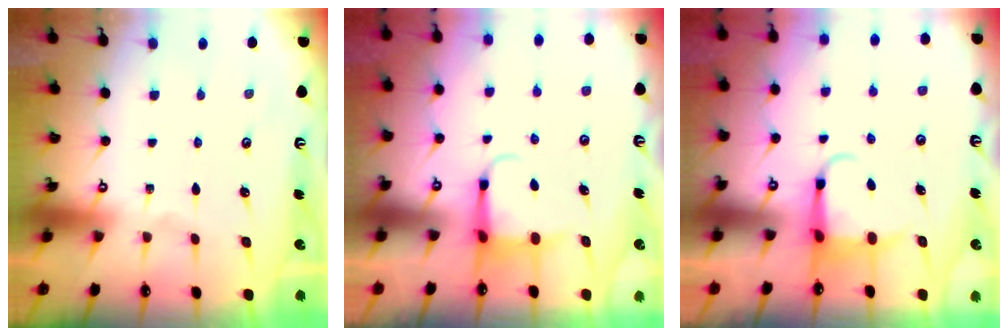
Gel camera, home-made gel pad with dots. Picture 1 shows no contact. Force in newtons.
{"total": 5.1, "press": 5.0, "slide": 0.7}
{"total": 4.0, "press": 4.0, "slide": 0.5}